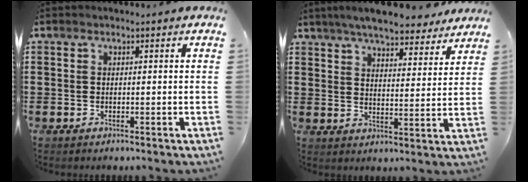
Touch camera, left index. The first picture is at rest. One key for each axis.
{"total": 6.6, "fx": 6.1, "fy": 0.6, "fz": 2.3, "tx": -0.061, "ty": -0.026, "tz": 0.107}